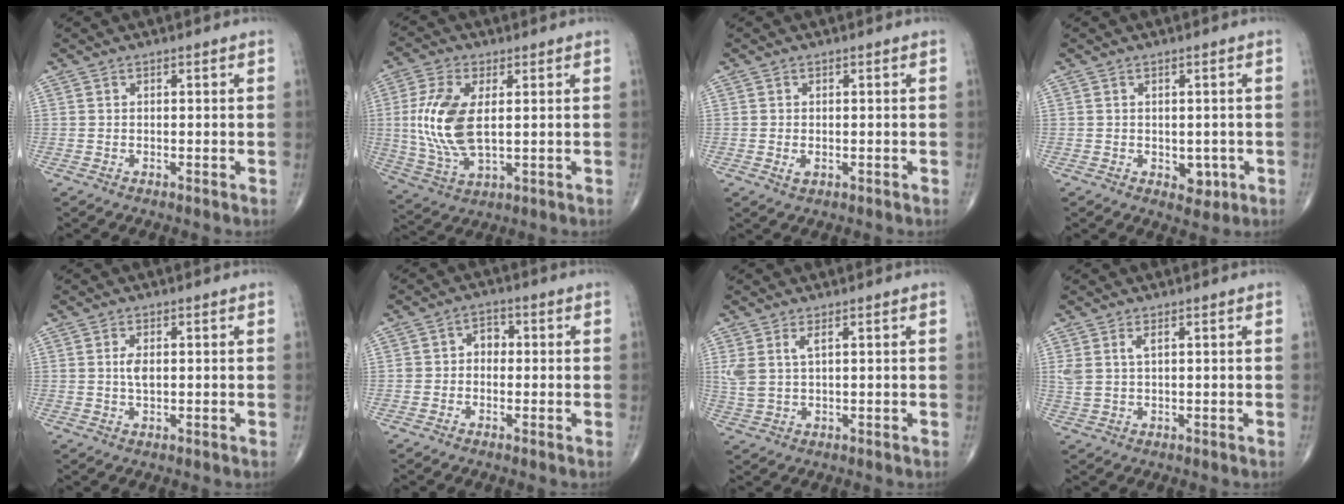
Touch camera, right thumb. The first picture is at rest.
{"total": 13.0, "force": [1.2, 6.5, 11.2], "torque": [-0.247, -0.009, 0.029]}
{"total": 1.4, "force": [-0.4, 0.9, 1.1], "torque": [-0.018, -0.003, -0.005]}
{"total": 3.3, "force": [-0.8, 2.2, 2.2], "torque": [-0.006, -0.001, -0.004]}
{"total": 3.4, "force": [0.4, 1.5, 3.0], "torque": [-0.059, -0.004, 0.007]}
{"total": 3.3, "force": [-0.3, 2.8, 1.8], "torque": [-0.006, 0.017, -0.014]}
{"total": 3.9, "force": [1.6, 1.5, 3.3], "torque": [-0.084, -0.001, 0.040]}
{"total": 3.1, "force": [1.3, 1.2, 2.5], "torque": [-0.062, 0.004, 0.033]}